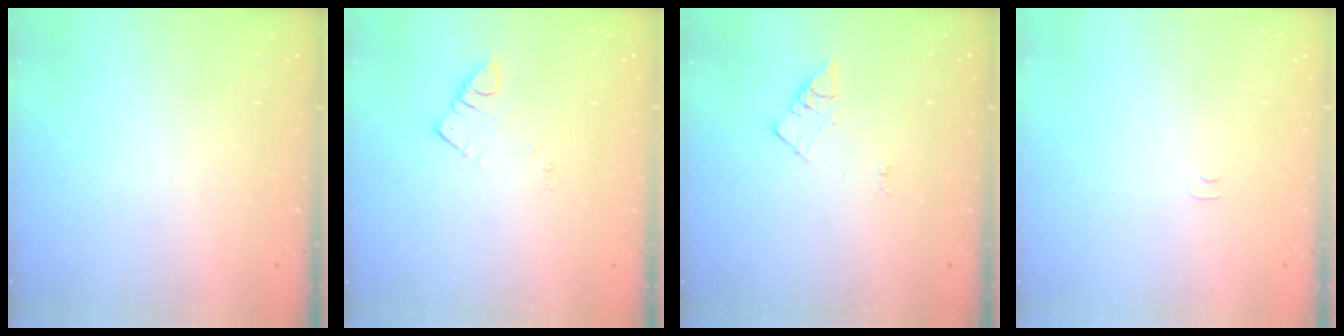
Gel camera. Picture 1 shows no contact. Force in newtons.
{"total": 2.8, "press": 2.7, "slide": 0.3}
{"total": 4.5, "press": 4.5, "slide": 0.5}
{"total": 3.7, "press": 3.7, "slide": 0.4}